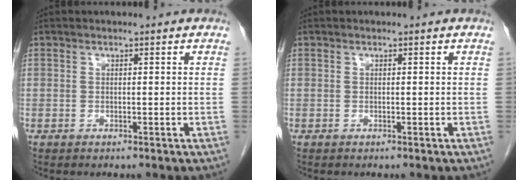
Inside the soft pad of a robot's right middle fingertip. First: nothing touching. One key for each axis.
{"total": 0.0}